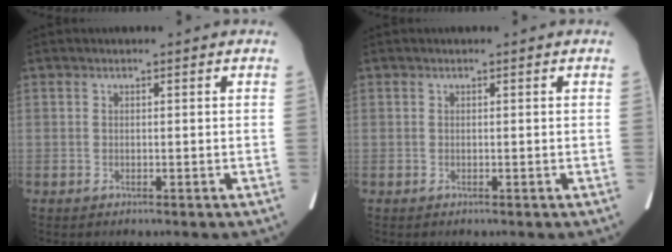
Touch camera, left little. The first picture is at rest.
{"total": 0.0}